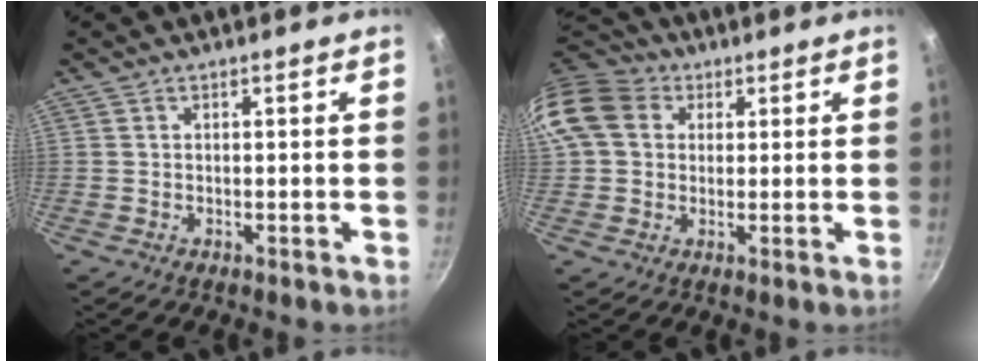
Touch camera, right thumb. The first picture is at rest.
{"total": 12.6, "force": [3.4, 10.3, 6.4], "torque": [-0.114, 0.022, 0.049]}